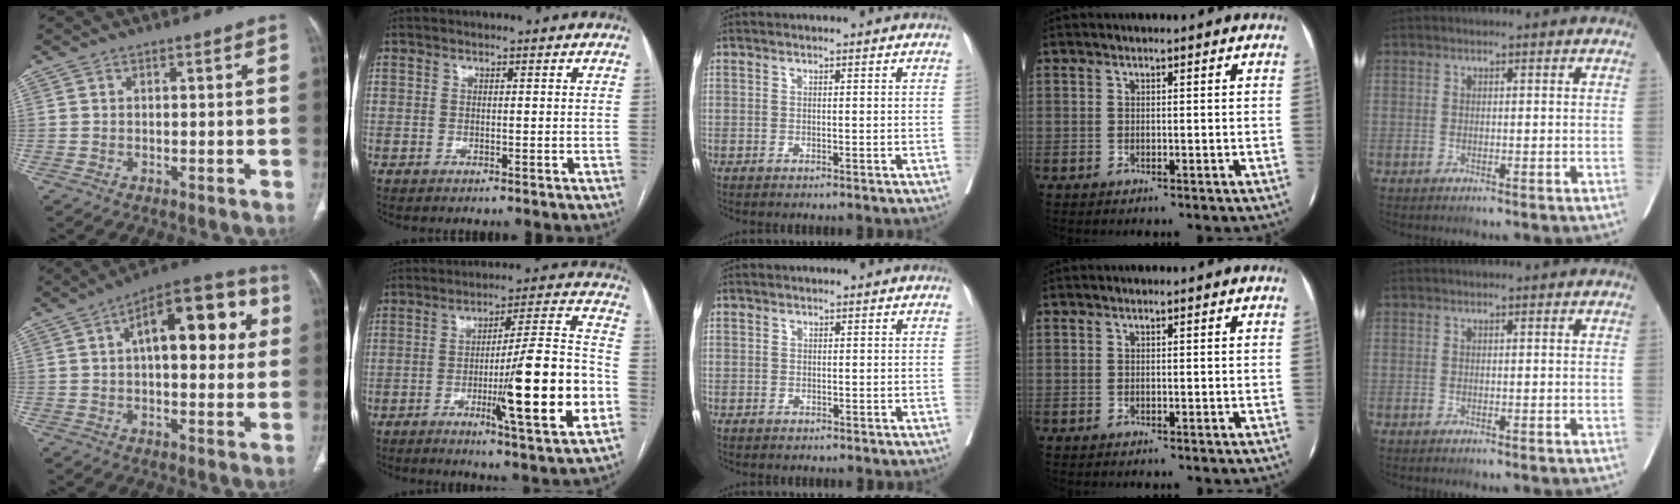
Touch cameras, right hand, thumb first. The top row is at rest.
{"thumb": {"total": 19.1, "force": [4.6, 8.9, 16.3], "torque": [-0.187, 0.028, 0.057]}, "index": {"total": 17.8, "force": [-4.8, 0.4, 17.1], "torque": [-0.255, -0.008, -0.073]}, "middle": {"total": 0.6, "force": [-0.1, 0.6, -0.1], "torque": [0.006, 0.006, -0.006]}}